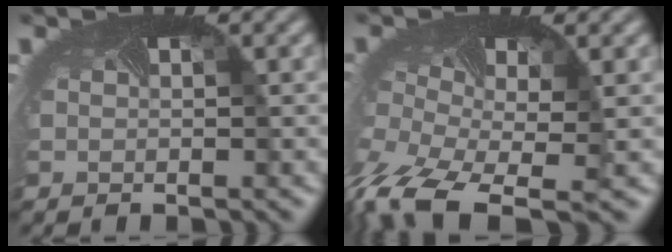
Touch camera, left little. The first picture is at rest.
{"total": 10.1, "force": [-6.7, 4.5, 6.0], "torque": [-0.171, -0.057, -0.117]}